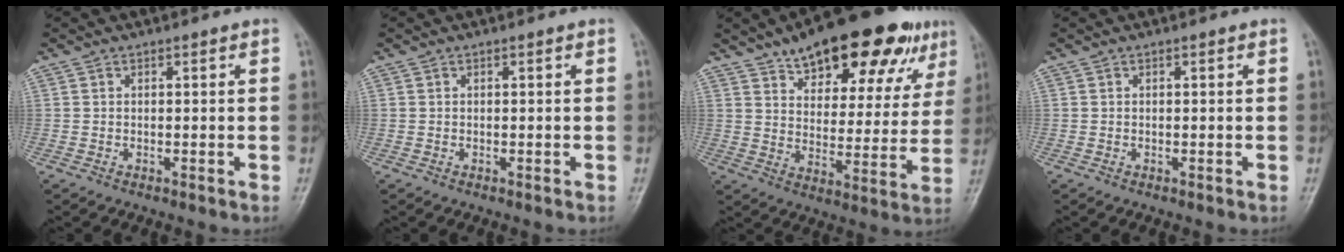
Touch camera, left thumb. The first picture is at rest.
{"total": 0.0}
{"total": 24.1, "force": [15.0, 9.9, 16.1], "torque": [-0.194, -0.023, 0.219]}
{"total": 0.0}